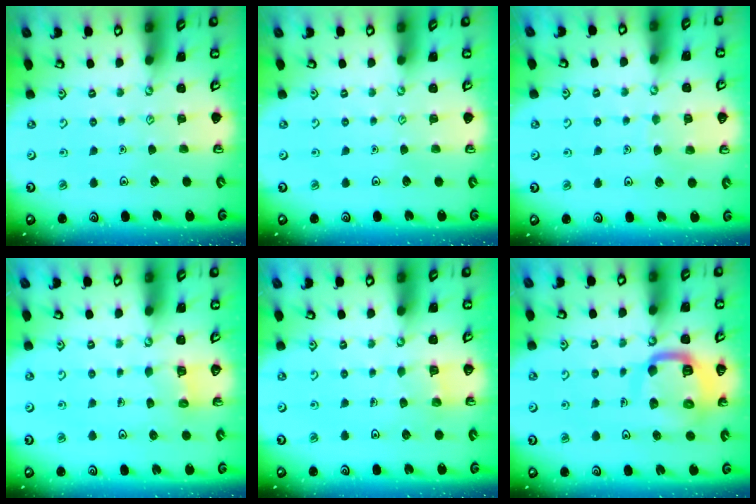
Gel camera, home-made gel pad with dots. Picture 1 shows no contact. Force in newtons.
{"total": 0.0}
{"total": 4.7, "press": 4.7, "slide": 0.4}
{"total": 4.1, "press": 4.1, "slide": 0.1}
{"total": 3.8, "press": 3.7, "slide": 0.3}
{"total": 12.6, "press": 12.5, "slide": 1.4}